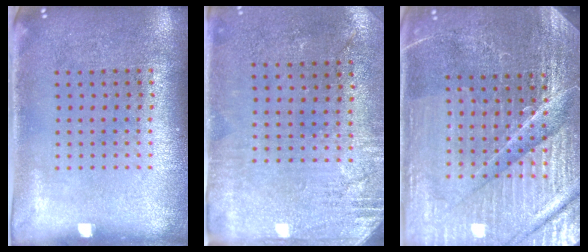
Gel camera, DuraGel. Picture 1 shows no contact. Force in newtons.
{"total": 2.8, "press": 2.3, "slide": 1.6}
{"total": 5.5, "press": 5.1, "slide": 2.1}